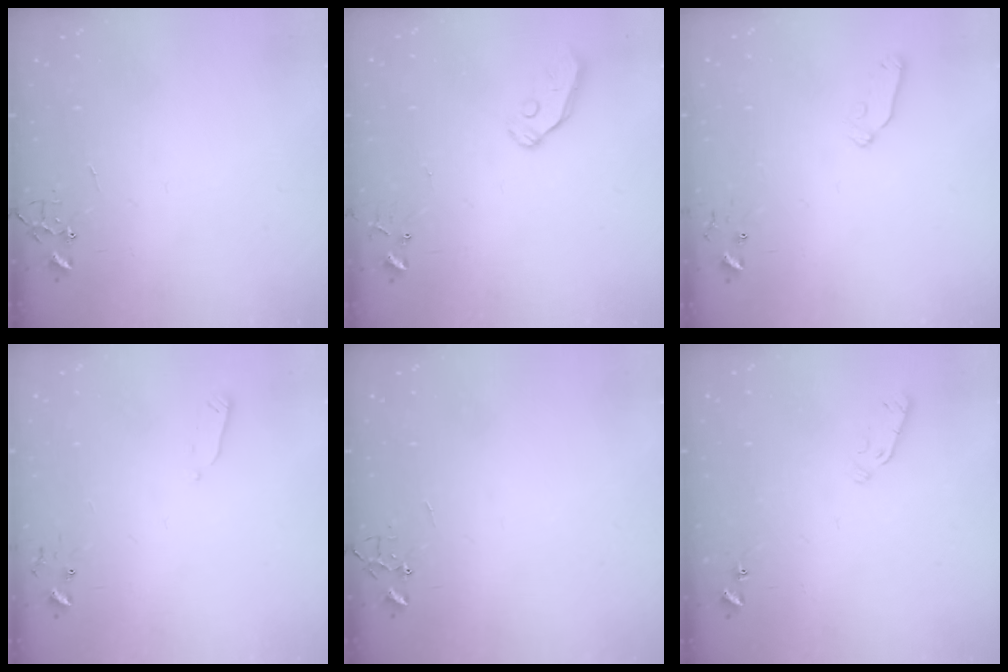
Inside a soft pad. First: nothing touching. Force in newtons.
{"total": 4.4, "press": 4.4, "slide": 0.5}
{"total": 6.8, "press": 6.7, "slide": 0.8}
{"total": 2.4, "press": 2.3, "slide": 0.4}
{"total": 0.0}
{"total": 3.9, "press": 3.8, "slide": 0.7}